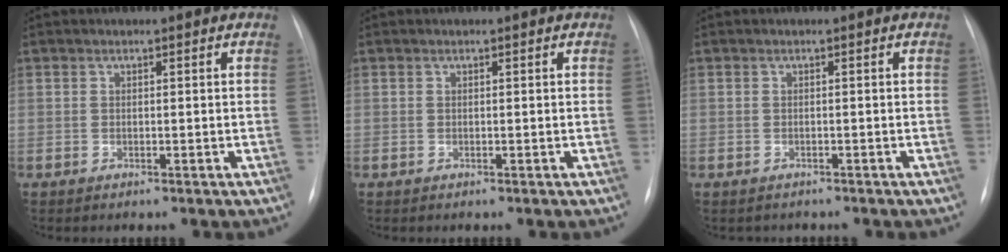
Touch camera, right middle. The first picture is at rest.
{"total": 0.0}
{"total": 1.4, "force": [-1.3, 0.6, 0.1], "torque": [-0.009, -0.003, -0.015]}